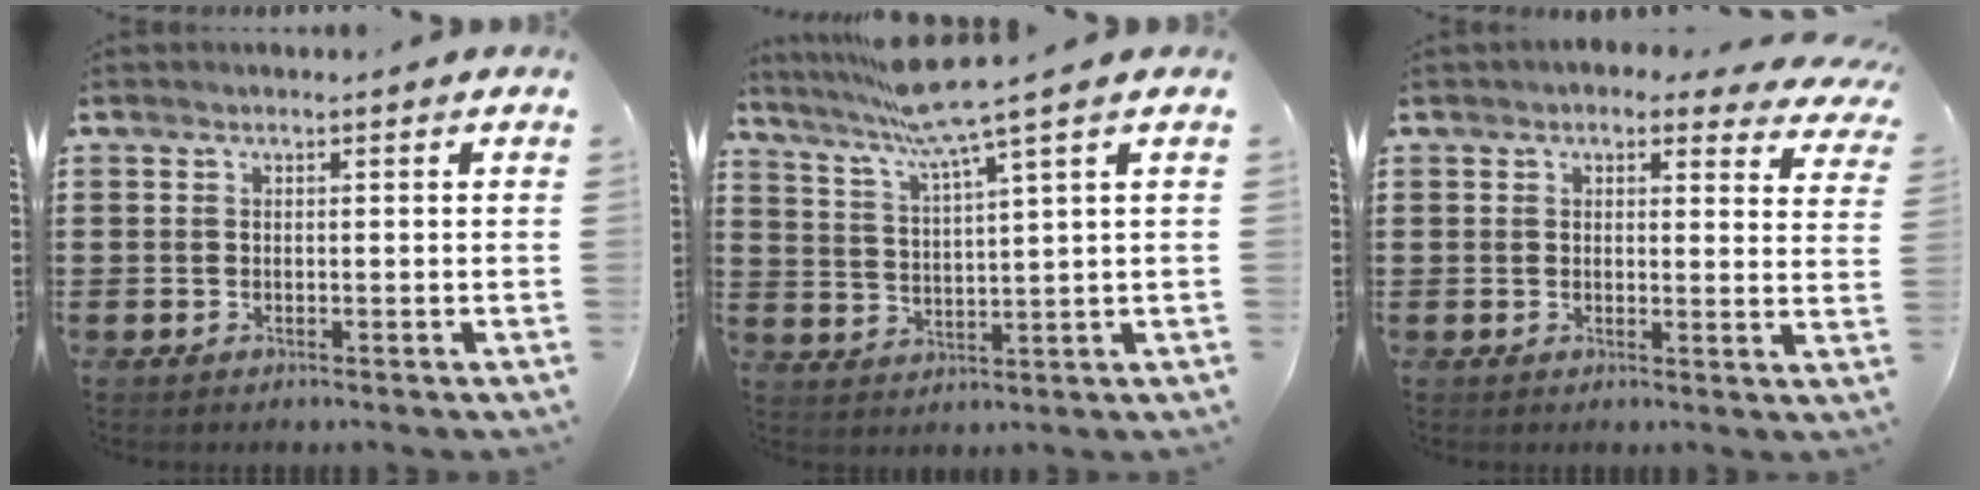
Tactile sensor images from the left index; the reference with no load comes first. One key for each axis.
{"total": 8.0, "fx": 6.2, "fy": -0.9, "fz": 4.9, "tx": -0.115, "ty": -0.024, "tz": 0.106}
{"total": 3.4, "fx": 2.9, "fy": 1.2, "fz": 1.2, "tx": -0.018, "ty": -0.010, "tz": 0.049}